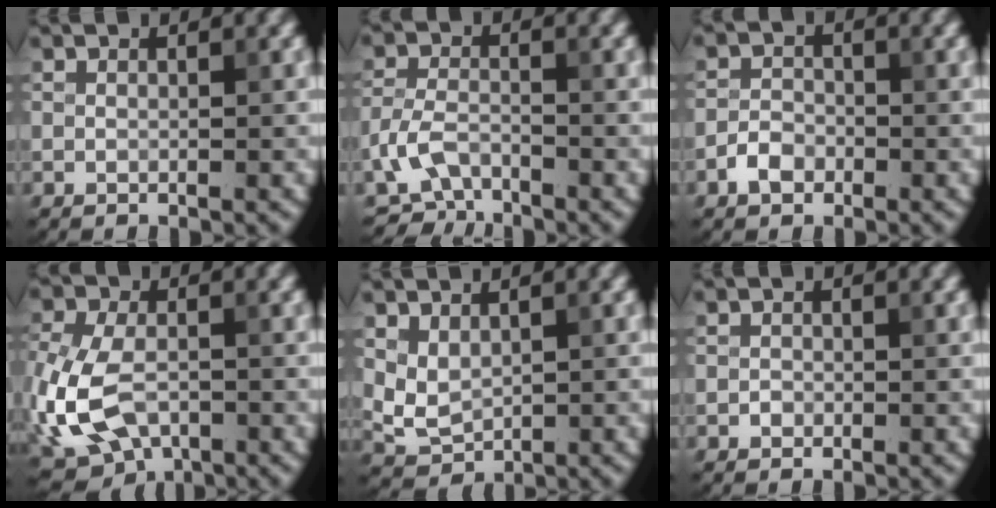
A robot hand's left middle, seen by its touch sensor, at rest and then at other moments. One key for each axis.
{"total": 3.6, "fx": -2.4, "fy": 1.9, "fz": 1.9, "tx": -0.035, "ty": 0.001, "tz": -0.058}
{"total": 2.2, "fx": -1.2, "fy": 1.5, "fz": 1.0, "tx": -0.016, "ty": 0.005, "tz": -0.028}
{"total": 9.1, "fx": -2.9, "fy": 5.8, "fz": 6.3, "tx": -0.153, "ty": -0.011, "tz": -0.064}
{"total": 2.4, "fx": 0.8, "fy": 1.7, "fz": 1.6, "tx": -0.035, "ty": -0.003, "tz": 0.023}
{"total": 0.6, "fx": -0.3, "fy": 0.5, "fz": 0.1, "tx": 0.001, "ty": -0.002, "tz": -0.006}